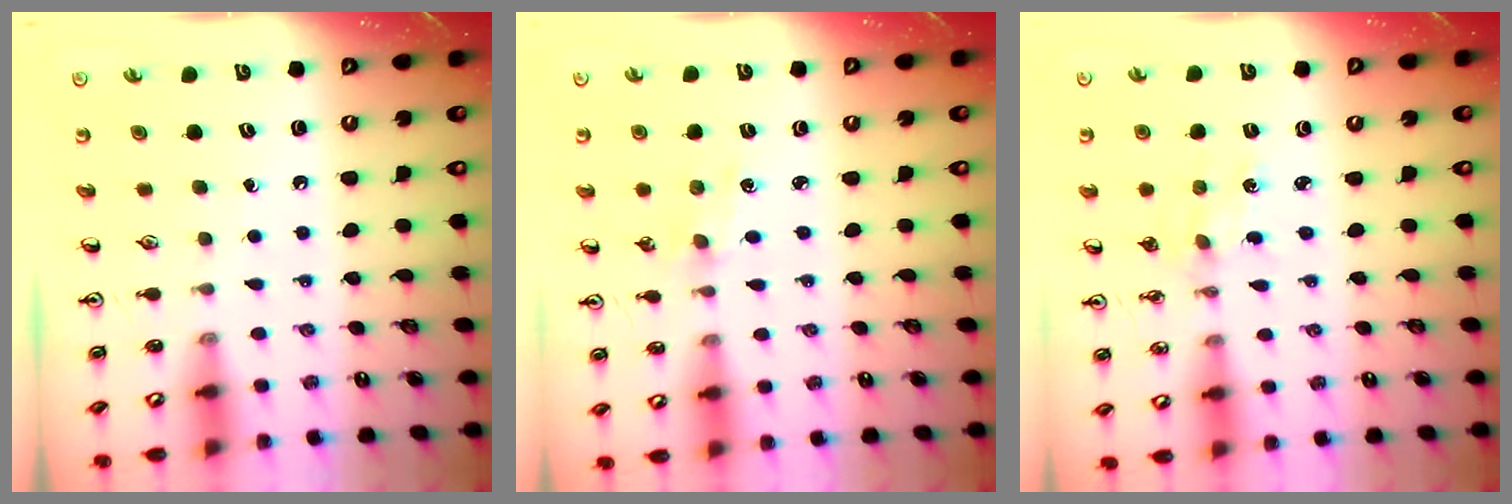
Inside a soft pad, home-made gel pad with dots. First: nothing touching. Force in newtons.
{"total": 1.6, "press": 1.6, "slide": 0.3}
{"total": 0.5, "press": 0.5, "slide": 0.1}